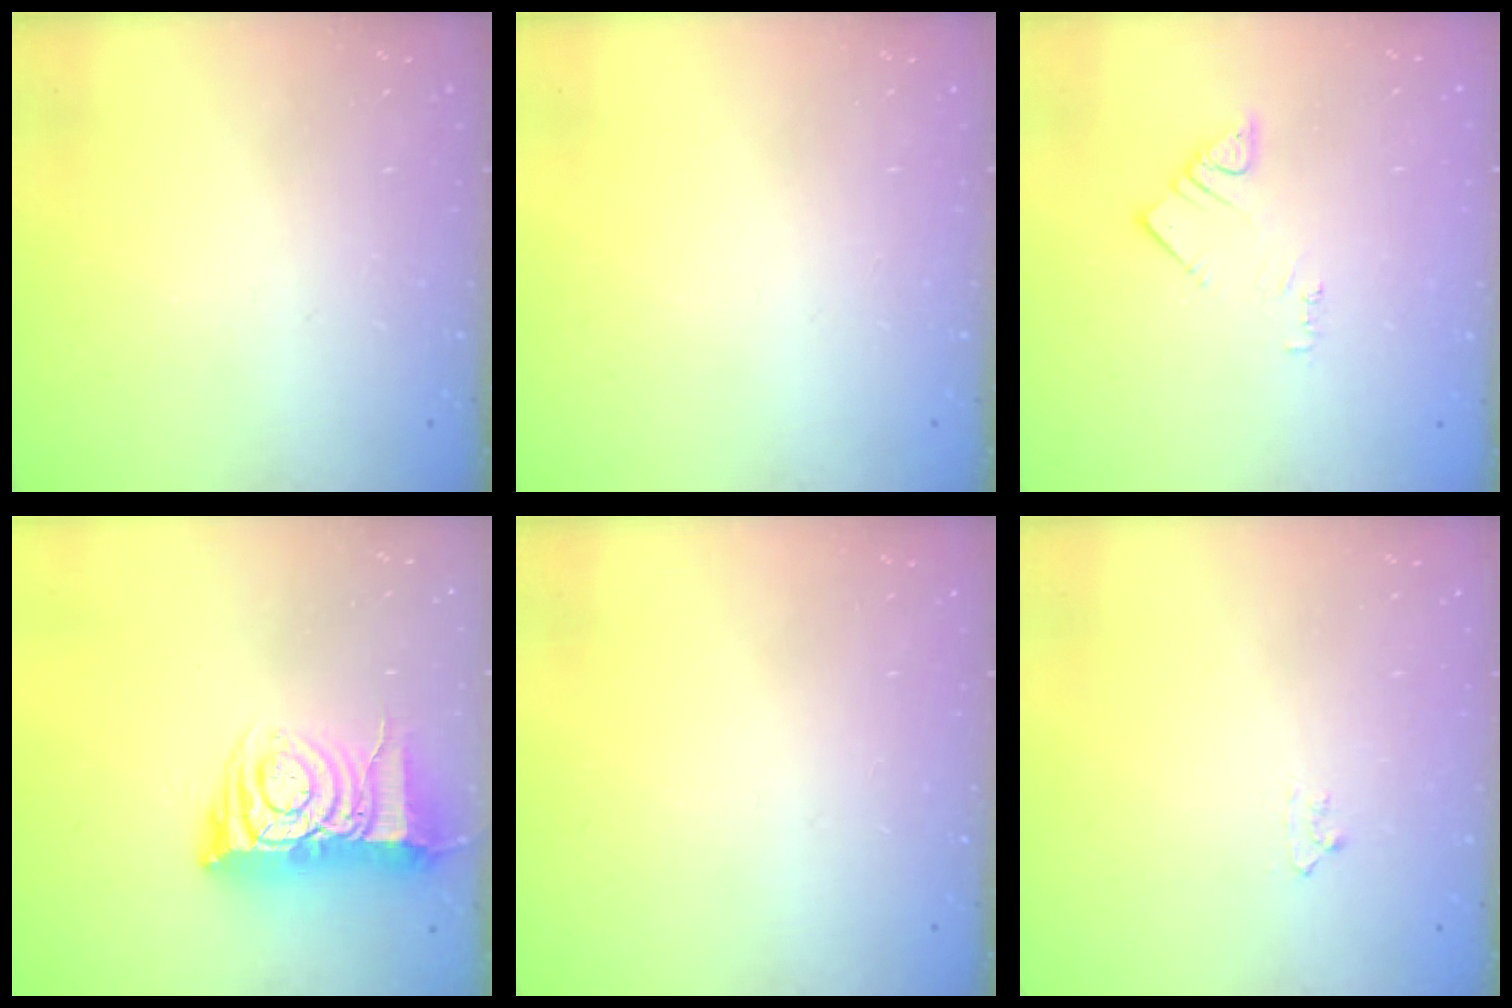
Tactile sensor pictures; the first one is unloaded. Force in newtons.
{"total": 0.0}
{"total": 3.3, "press": 3.2, "slide": 0.6}
{"total": 11.7, "press": 11.6, "slide": 1.0}
{"total": 0.0}
{"total": 4.6, "press": 4.5, "slide": 0.5}